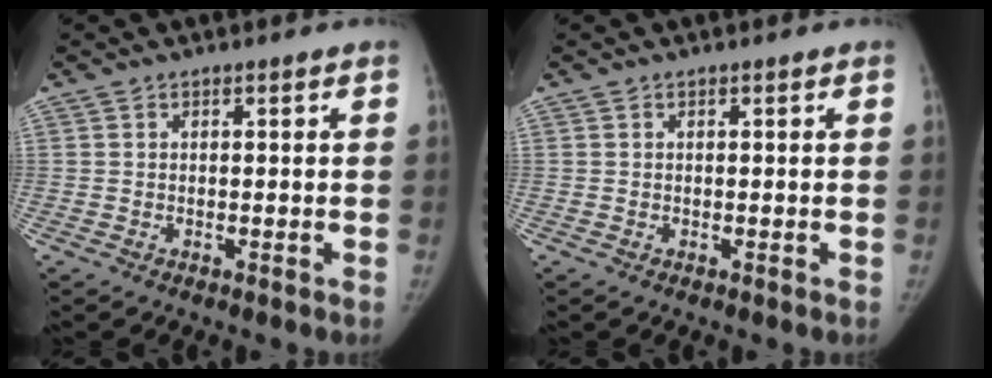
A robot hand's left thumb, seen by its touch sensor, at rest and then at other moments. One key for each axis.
{"total": 0.0}